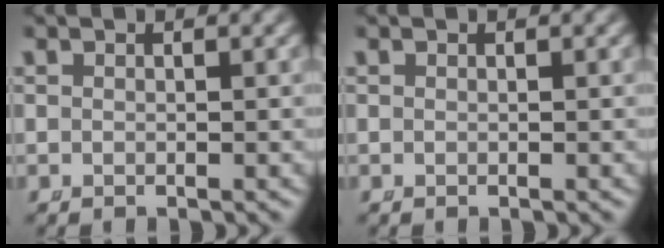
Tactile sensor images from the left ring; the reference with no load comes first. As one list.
[{"total": 0.0}]